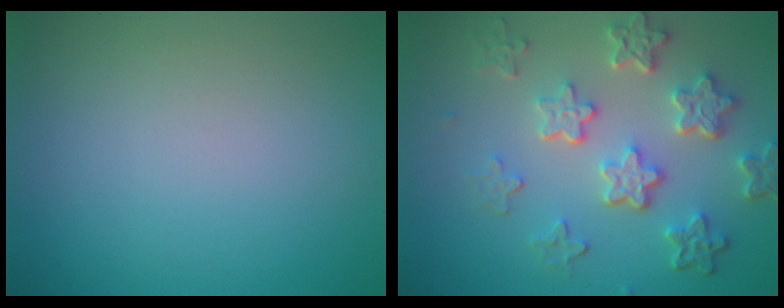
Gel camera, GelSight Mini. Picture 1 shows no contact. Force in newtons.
{"total": 5.8, "press": 4.3, "slide": 3.8}